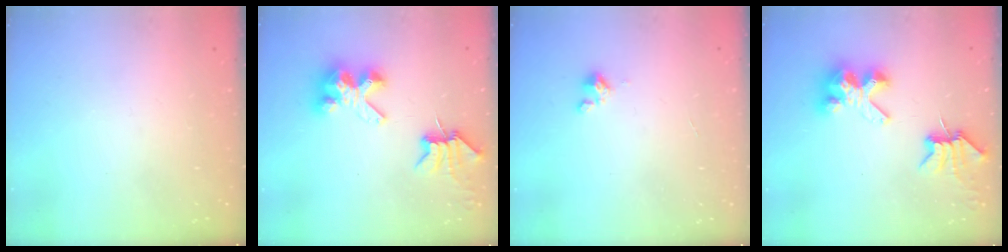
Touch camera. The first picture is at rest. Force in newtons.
{"total": 7.0, "press": 6.9, "slide": 0.6}
{"total": 0.9, "press": 0.9, "slide": 0.2}
{"total": 7.0, "press": 6.9, "slide": 0.6}